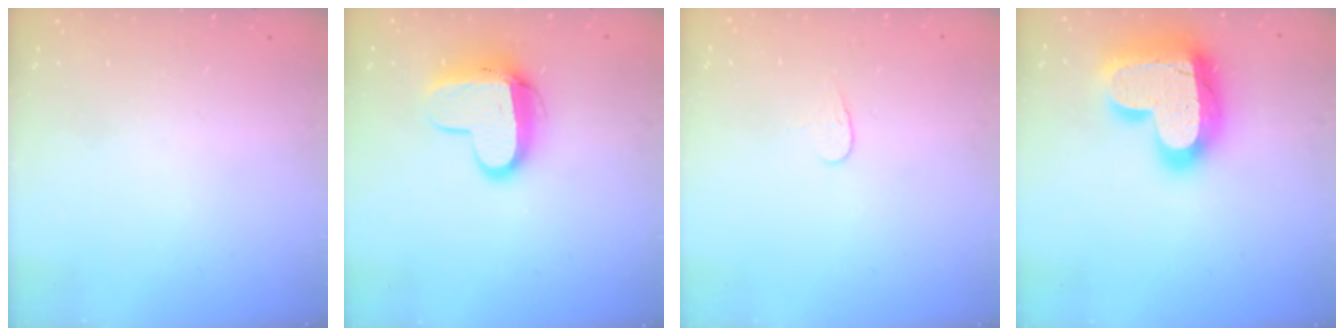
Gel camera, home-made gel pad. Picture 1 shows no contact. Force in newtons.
{"total": 11.6, "press": 11.5, "slide": 1.2}
{"total": 4.3, "press": 4.3, "slide": 0.3}
{"total": 26.7, "press": 26.6, "slide": 1.8}